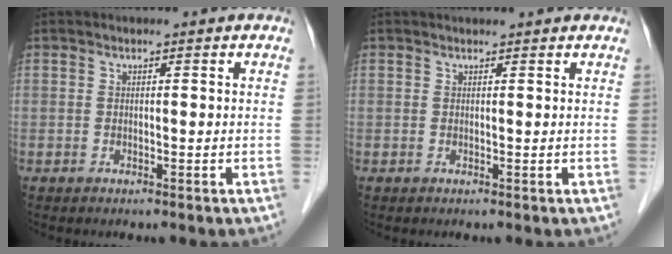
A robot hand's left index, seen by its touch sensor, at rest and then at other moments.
{"total": 4.2, "force": [3.9, 0.6, 1.4], "torque": [-0.018, 0.027, 0.042]}